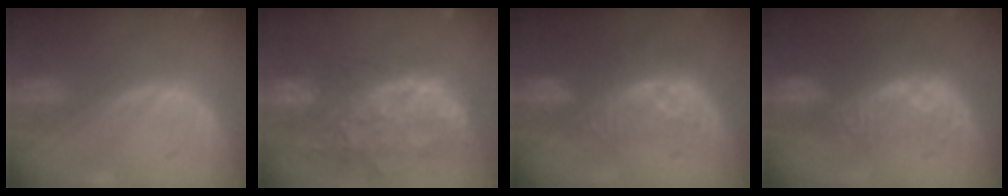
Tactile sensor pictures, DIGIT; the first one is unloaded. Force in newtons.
{"total": 13.7, "press": 11.2, "slide": 7.9}
{"total": 8.3, "press": 7.3, "slide": 3.9}
{"total": 8.2, "press": 7.4, "slide": 3.5}